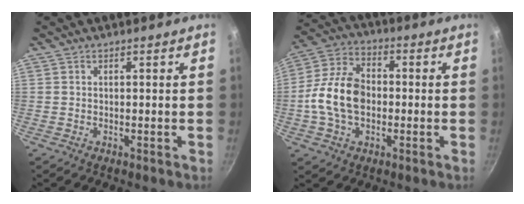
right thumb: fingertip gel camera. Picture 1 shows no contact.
{"total": 13.1, "force": [-1.3, 8.9, 9.5], "torque": [-0.164, 0.028, -0.039]}